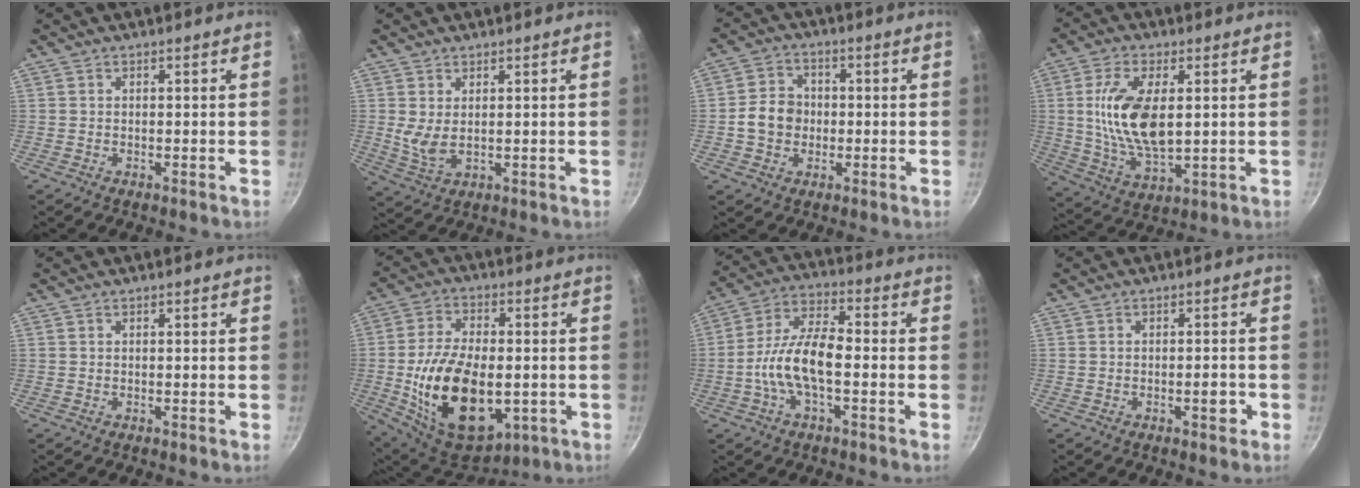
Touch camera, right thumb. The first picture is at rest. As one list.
[{"total": 4.6, "force": [1.2, 2.3, 3.8], "torque": [-0.070, -0.018, 0.032]}, {"total": 7.2, "force": [-0.7, 6.2, 3.5], "torque": [-0.033, 0.017, -0.023]}, {"total": 14.4, "force": [2.1, 7.1, 12.4], "torque": [-0.229, -0.009, 0.044]}, {"total": 0.0}, {"total": 22.2, "force": [-3.5, 12.9, 17.7], "torque": [-0.302, 0.005, -0.043]}, {"total": 11.6, "force": [-2.5, 4.9, 10.2], "torque": [-0.186, 0.037, -0.059]}, {"total": 2.6, "force": [-1.1, 1.1, 2.0], "torque": [-0.018, 0.011, -0.017]}]